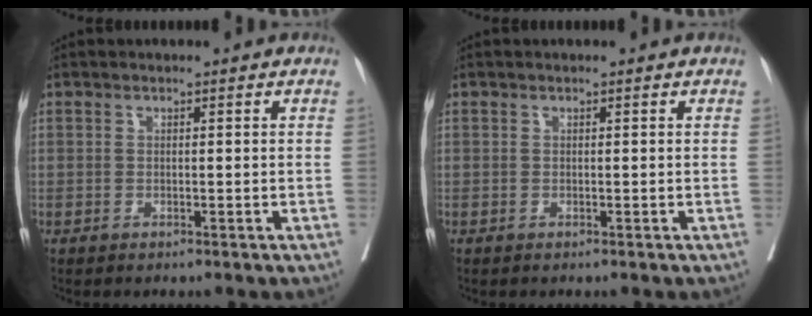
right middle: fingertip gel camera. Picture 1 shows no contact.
{"total": 0.0}